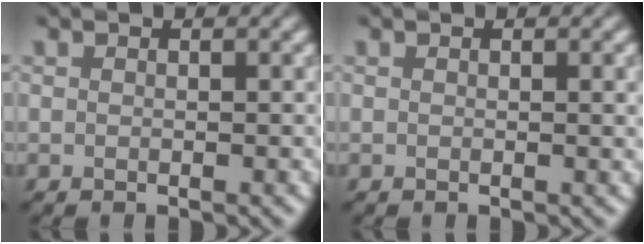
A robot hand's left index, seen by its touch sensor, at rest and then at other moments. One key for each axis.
{"total": 1.2, "fx": 0.2, "fy": 0.3, "fz": 1.1, "tx": -0.011, "ty": 0.001, "tz": 0.000}